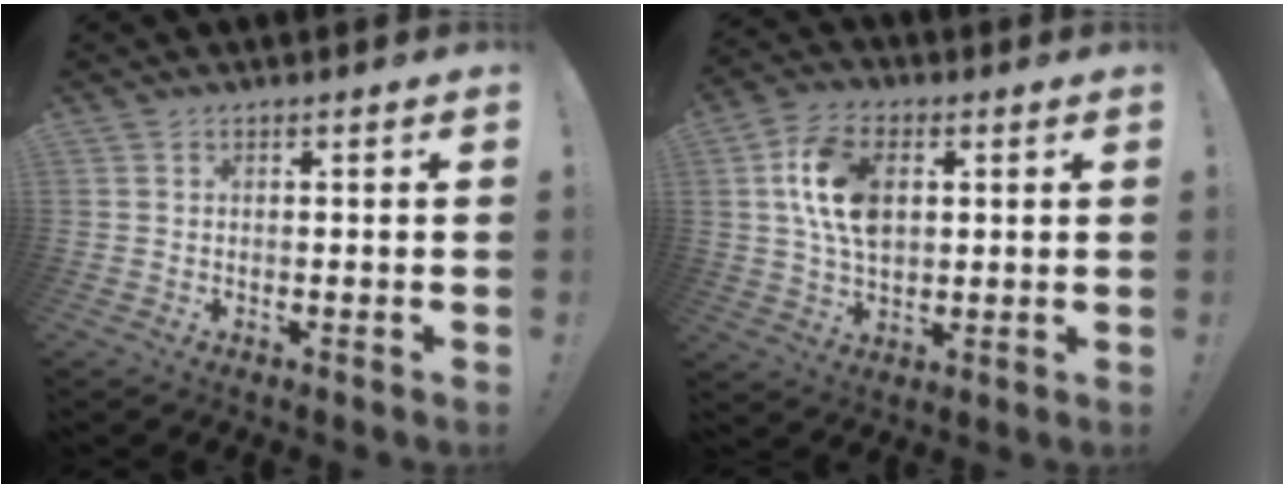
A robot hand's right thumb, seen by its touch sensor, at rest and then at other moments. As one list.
[{"total": 14.2, "force": [3.1, 9.5, 10.1], "torque": [-0.201, 0.014, 0.059]}]